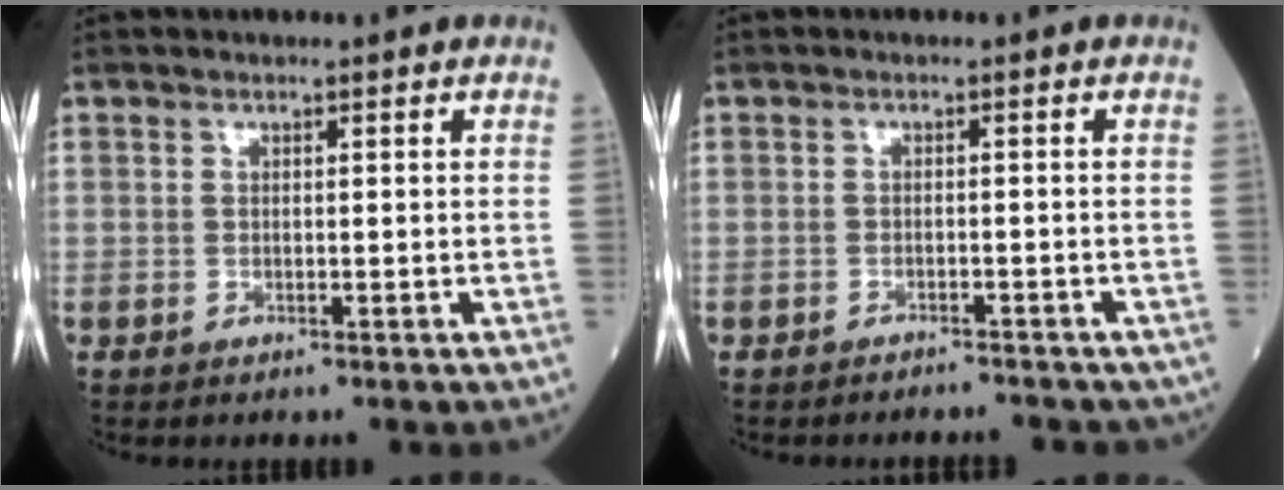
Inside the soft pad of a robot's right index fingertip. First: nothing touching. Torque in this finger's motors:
{"motor_torque": [0.29, -0.19, 0.01, 0.02]}